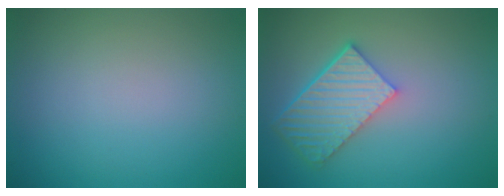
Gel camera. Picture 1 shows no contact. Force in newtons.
{"total": 5.9, "press": 4.3, "slide": 4.0}